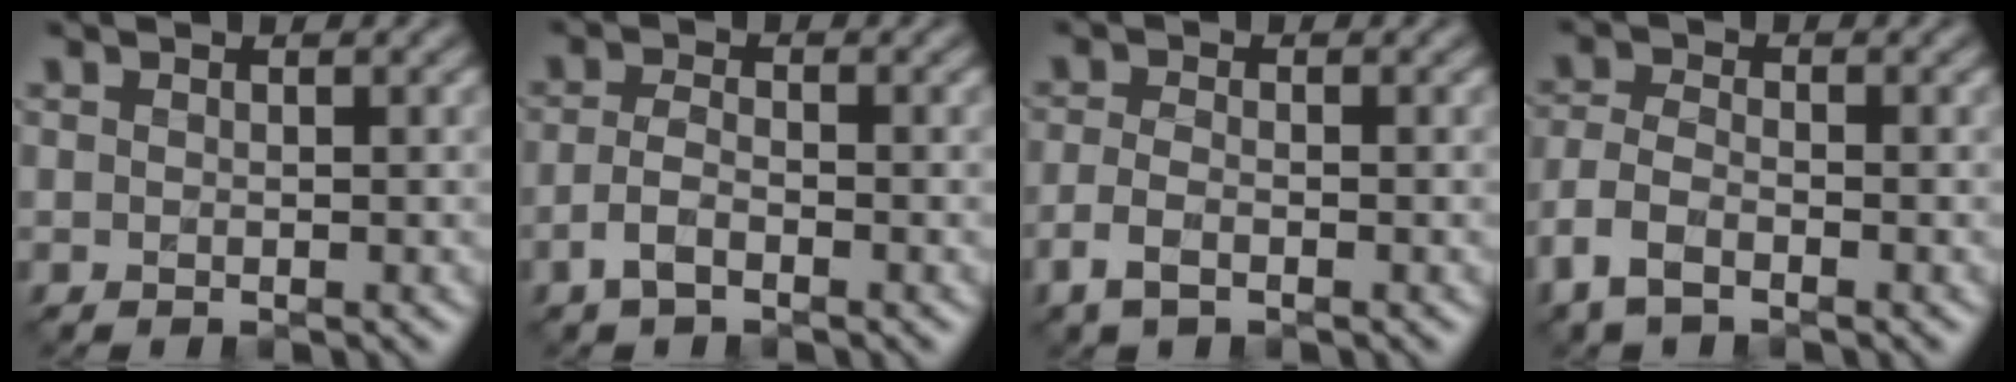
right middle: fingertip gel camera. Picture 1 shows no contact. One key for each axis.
{"total": 2.3, "fx": -1.2, "fy": 0.9, "fz": 1.7, "tx": -0.037, "ty": 0.003, "tz": -0.030}
{"total": 2.4, "fx": -1.3, "fy": 1.0, "fz": 1.7, "tx": -0.041, "ty": -0.004, "tz": -0.033}
{"total": 3.4, "fx": -2.2, "fy": 1.5, "fz": 2.1, "tx": -0.048, "ty": -0.002, "tz": -0.056}